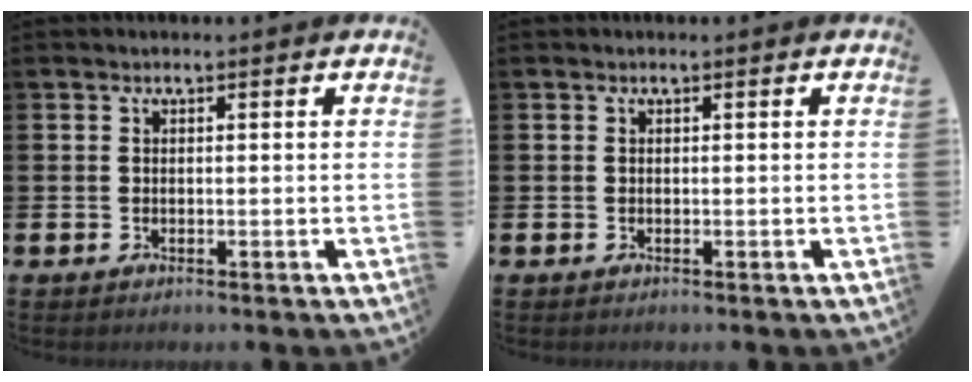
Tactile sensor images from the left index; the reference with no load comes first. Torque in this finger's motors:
{"motor_torque": [0.00, 0.00, 0.00, 0.00]}